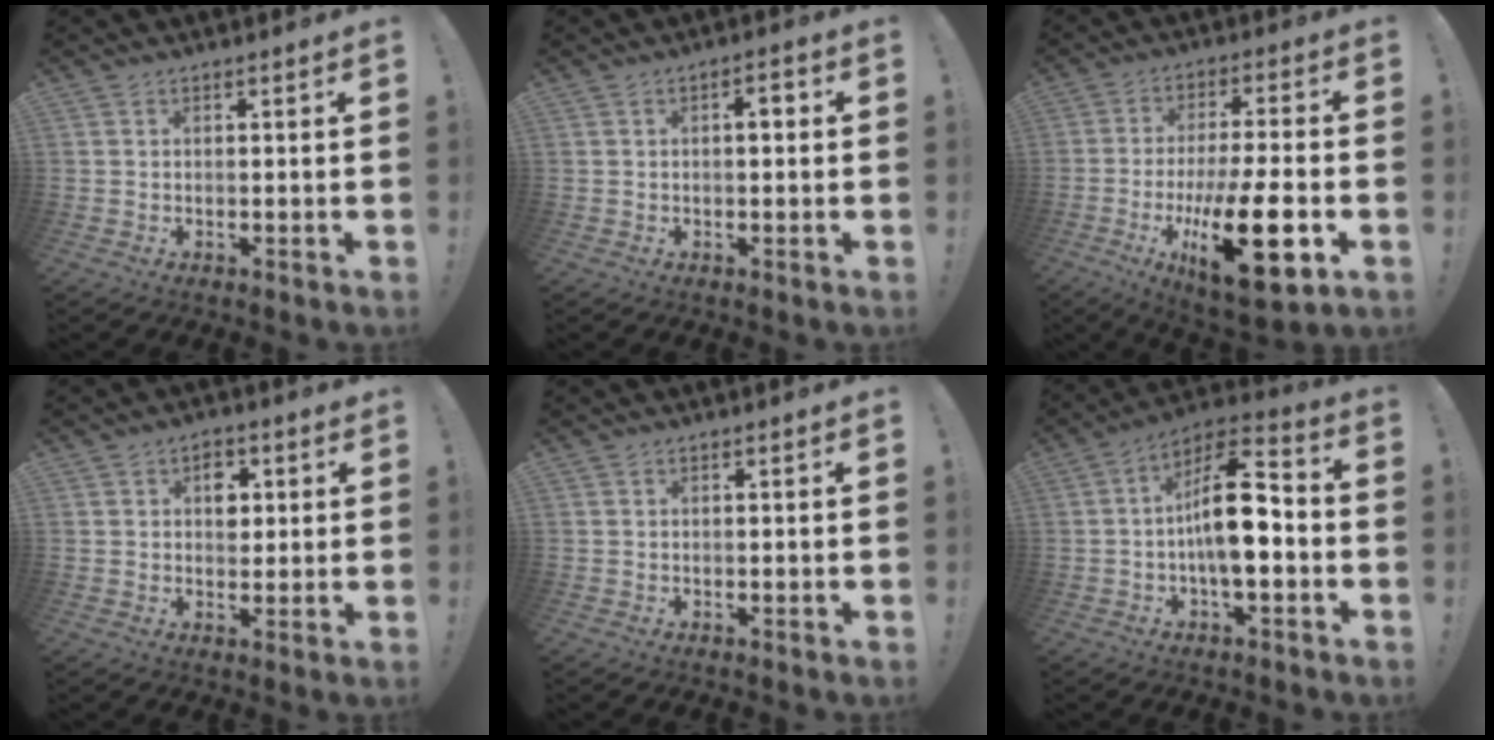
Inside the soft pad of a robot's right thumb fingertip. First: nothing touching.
{"total": 2.8, "force": [0.0, 1.2, 2.5], "torque": [-0.035, 0.007, -0.005]}
{"total": 21.3, "force": [-7.1, 6.4, 19.1], "torque": [-0.313, 0.026, -0.107]}
{"total": 6.1, "force": [1.6, 4.7, 3.5], "torque": [-0.032, -0.003, 0.023]}
{"total": 0.0}
{"total": 15.4, "force": [-1.7, 6.5, 13.9], "torque": [-0.235, 0.013, -0.029]}